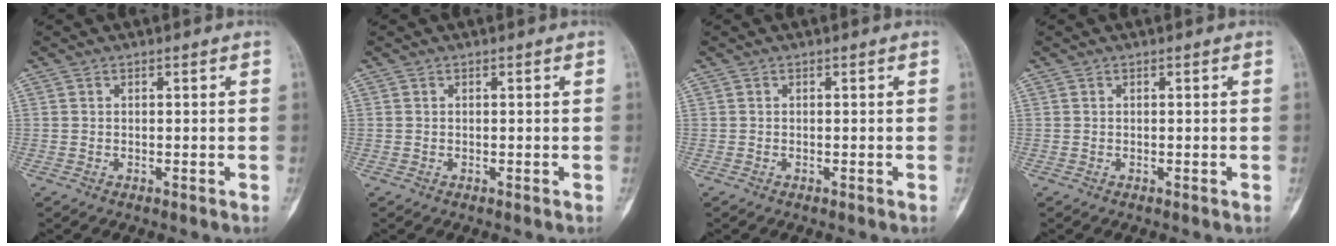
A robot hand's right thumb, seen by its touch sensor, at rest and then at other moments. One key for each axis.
{"total": 0.0}
{"total": 0.0}
{"total": 0.0}